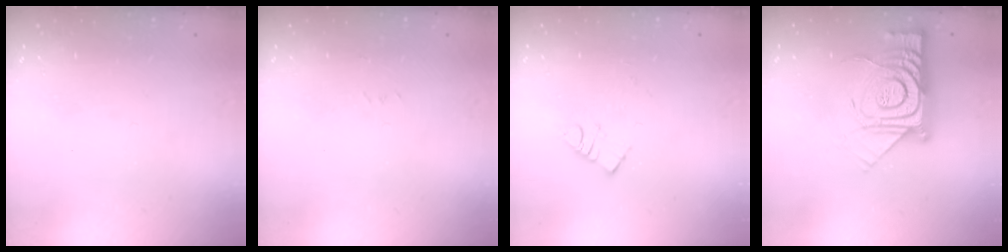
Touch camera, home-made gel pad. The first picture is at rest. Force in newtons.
{"total": 2.6, "press": 2.6, "slide": 0.4}
{"total": 3.9, "press": 3.9, "slide": 0.5}
{"total": 16.7, "press": 16.6, "slide": 1.8}